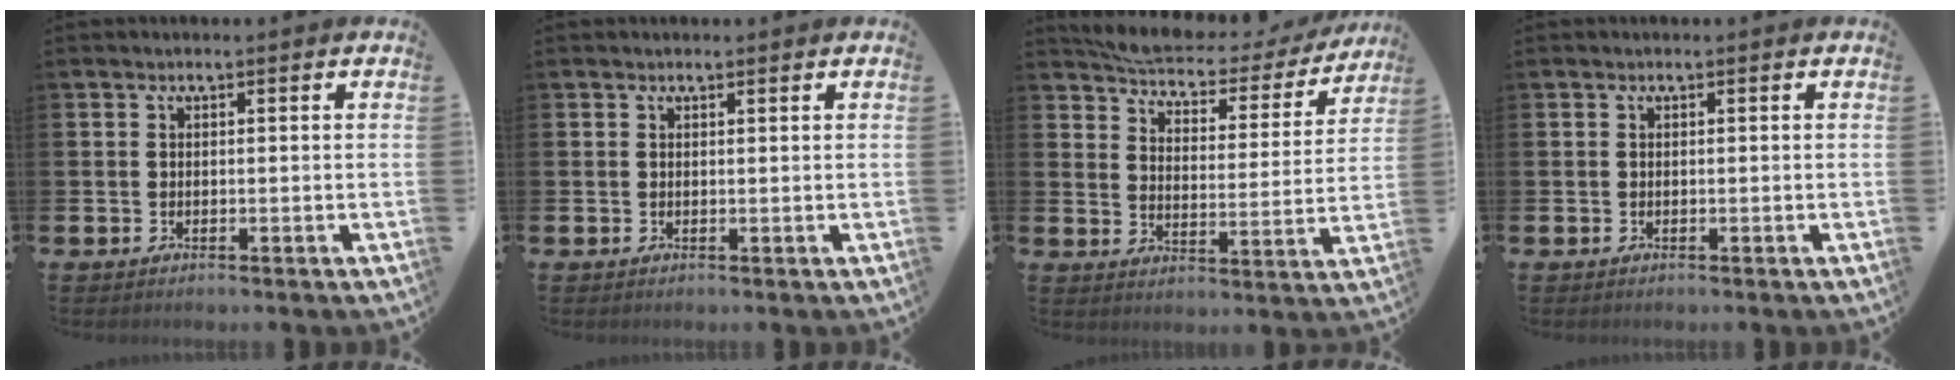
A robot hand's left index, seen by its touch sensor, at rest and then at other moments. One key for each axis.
{"total": 0.5, "fx": 0.5, "fy": 0.0, "fz": 0.0, "tx": 0.014, "ty": -0.006, "tz": 0.007}
{"total": 5.8, "fx": 5.4, "fy": 1.4, "fz": 1.8, "tx": -0.059, "ty": -0.038, "tz": 0.087}
{"total": 0.0}